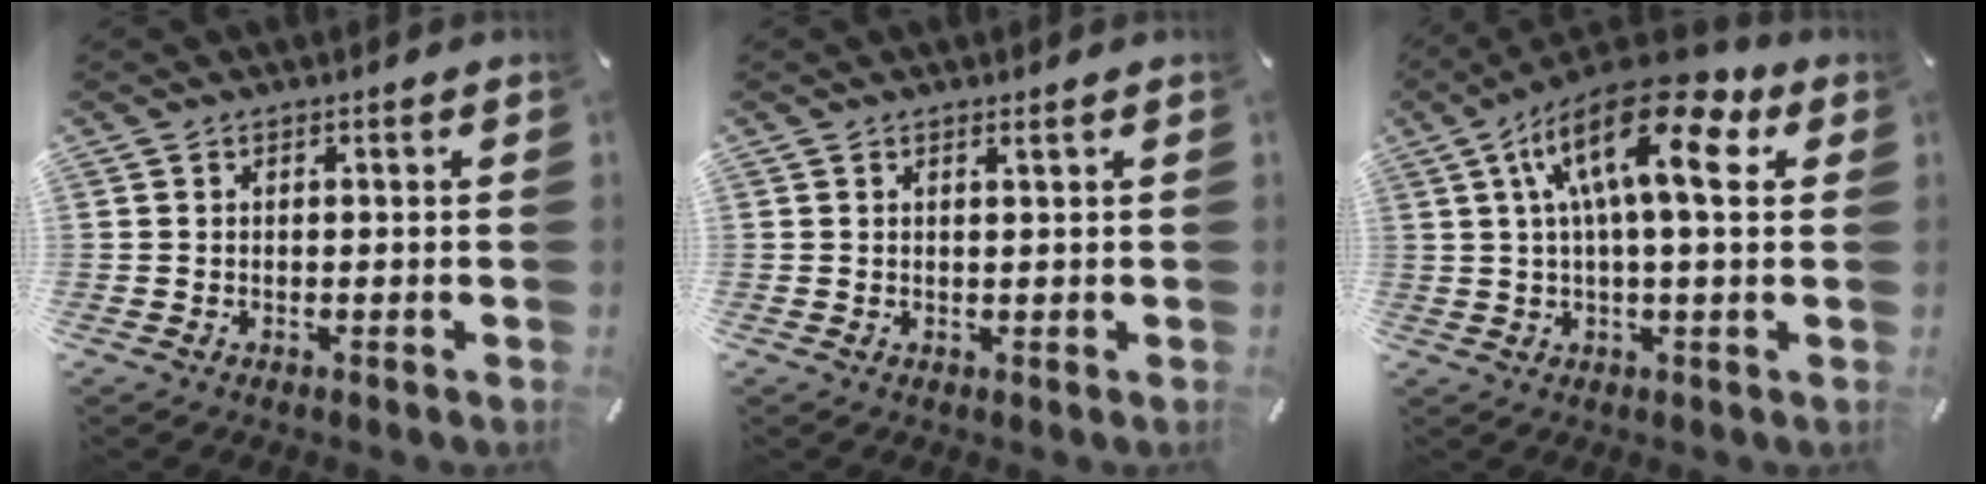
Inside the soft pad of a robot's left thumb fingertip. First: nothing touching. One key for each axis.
{"total": 0.8, "fx": 0.7, "fy": 0.0, "fz": 0.5, "tx": -0.009, "ty": -0.002, "tz": 0.012}
{"total": 17.8, "fx": 6.1, "fy": 6.3, "fz": 15.6, "tx": -0.278, "ty": -0.023, "tz": 0.095}